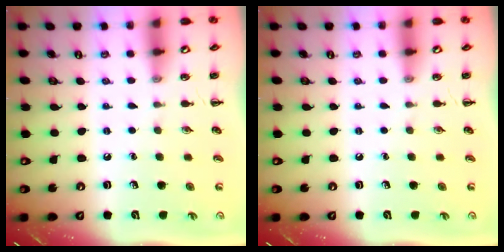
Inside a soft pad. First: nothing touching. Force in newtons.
{"total": 0.0}